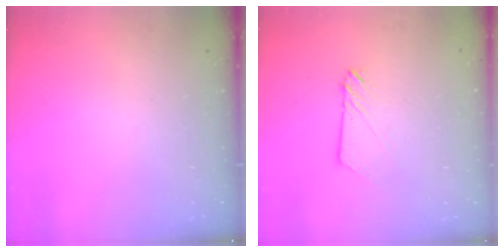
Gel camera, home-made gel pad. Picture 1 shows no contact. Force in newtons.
{"total": 2.4, "press": 2.4, "slide": 0.2}